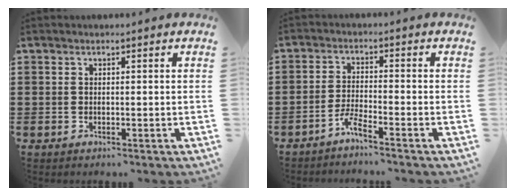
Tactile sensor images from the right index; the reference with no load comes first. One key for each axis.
{"total": 3.1, "fx": -2.7, "fy": -0.2, "fz": 1.5, "tx": -0.043, "ty": -0.003, "tz": -0.057}